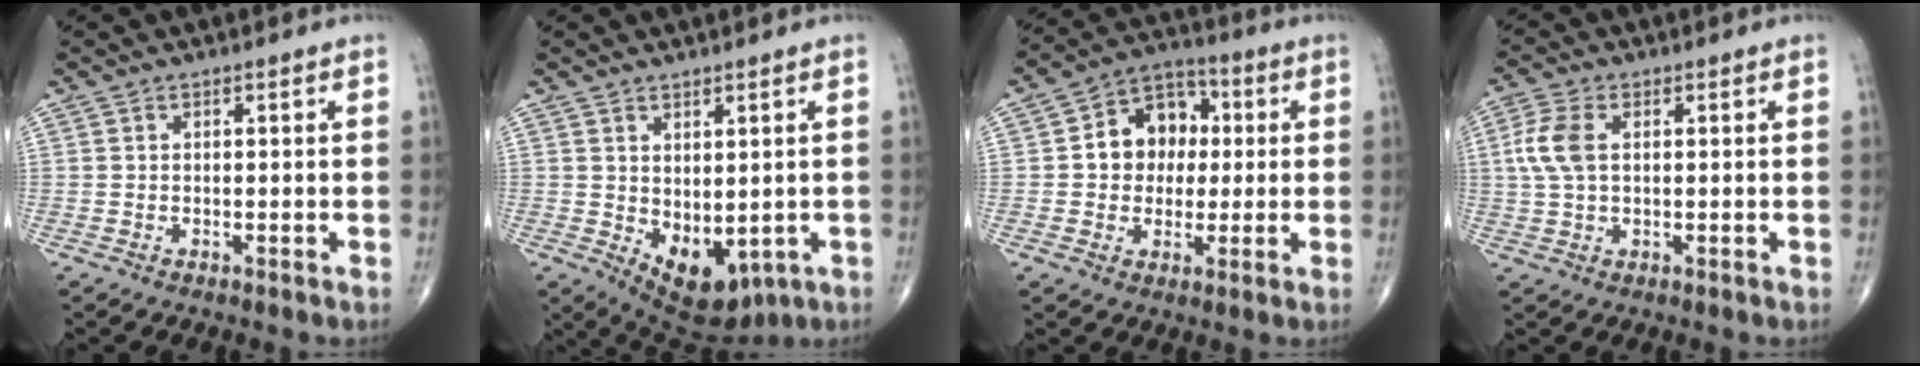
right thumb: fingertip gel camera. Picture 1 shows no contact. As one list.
[{"total": 9.5, "force": [-1.5, 5.3, 7.6], "torque": [-0.087, -0.008, 0.005]}, {"total": 11.2, "force": [1.0, 9.0, 6.6], "torque": [-0.053, 0.022, 0.007]}, {"total": 6.4, "force": [1.1, 3.7, 5.1], "torque": [-0.127, 0.011, 0.019]}]